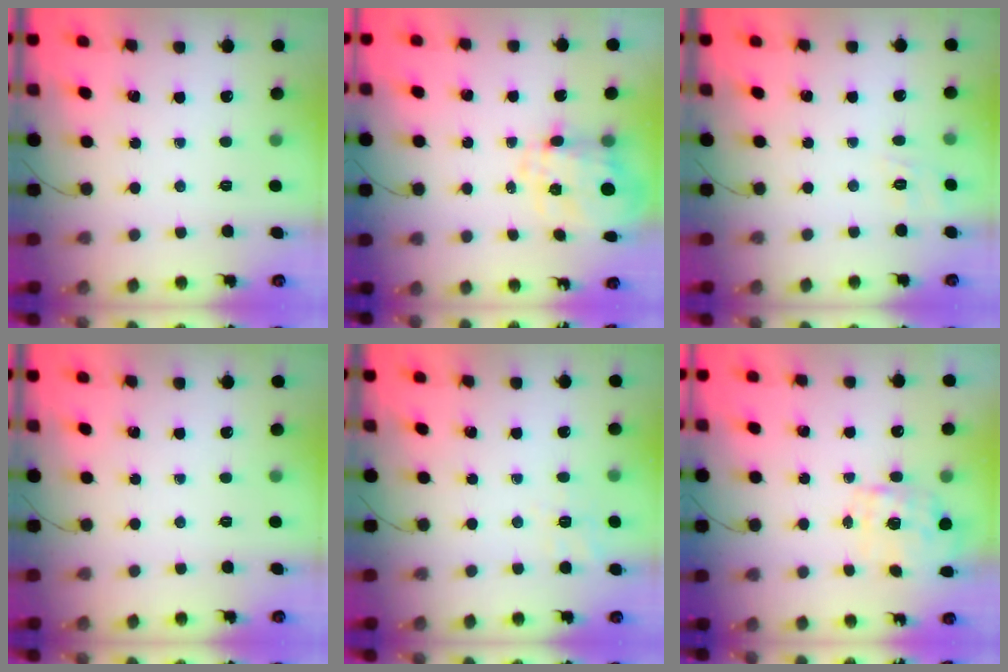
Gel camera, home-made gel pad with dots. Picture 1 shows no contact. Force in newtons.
{"total": 7.1, "press": 6.9, "slide": 1.6}
{"total": 6.7, "press": 6.4, "slide": 1.8}
{"total": 0.0}
{"total": 2.2, "press": 0.2, "slide": 2.2}
{"total": 2.3, "press": 2.3, "slide": 0.5}